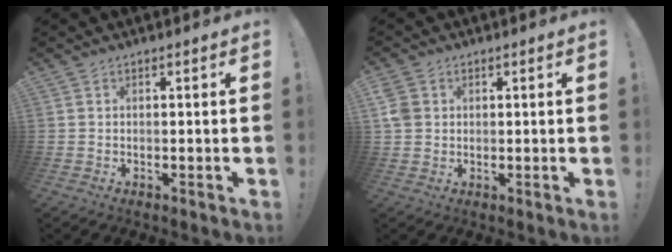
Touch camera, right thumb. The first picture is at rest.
{"total": 5.8, "force": [2.6, 4.7, 2.0], "torque": [-0.041, -0.008, 0.054]}